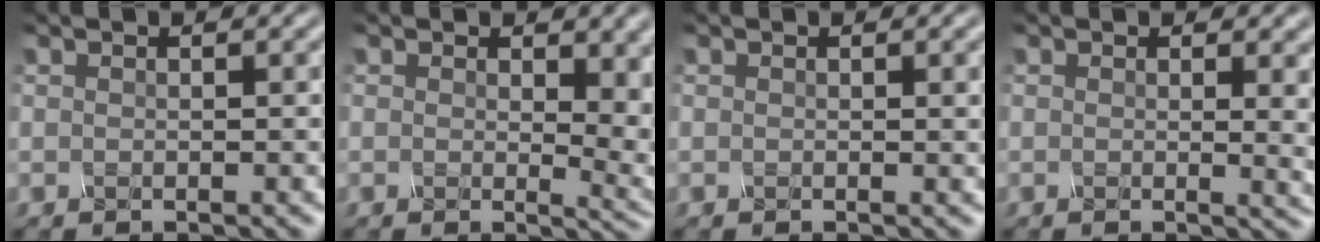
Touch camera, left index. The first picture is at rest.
{"total": 6.3, "force": [1.2, 3.4, 5.1], "torque": [-0.053, -0.012, 0.021]}
{"total": 1.2, "force": [0.2, 0.2, 1.1], "torque": [-0.012, 0.000, 0.001]}
{"total": 4.1, "force": [0.6, 1.7, 3.7], "torque": [-0.025, -0.004, 0.009]}